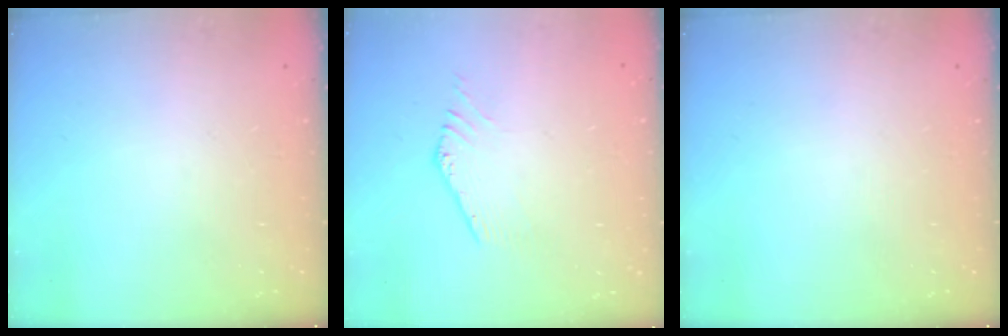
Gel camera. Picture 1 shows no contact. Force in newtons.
{"total": 0.7, "press": 0.7, "slide": 0.1}
{"total": 0.0}